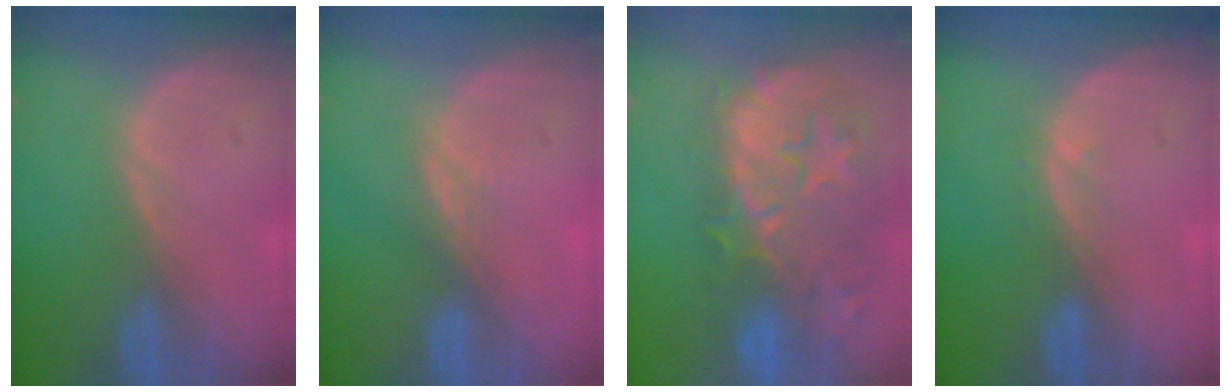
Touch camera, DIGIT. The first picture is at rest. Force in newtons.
{"total": 2.4, "press": 1.9, "slide": 1.4}
{"total": 13.7, "press": 11.8, "slide": 6.9}
{"total": 0.7, "press": 0.7, "slide": 0.2}